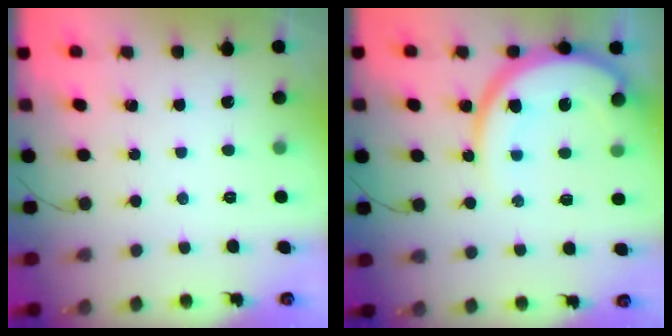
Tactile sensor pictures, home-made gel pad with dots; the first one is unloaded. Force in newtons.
{"total": 13.3, "press": 13.2, "slide": 1.4}